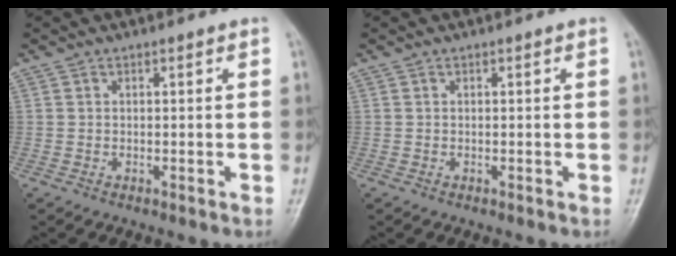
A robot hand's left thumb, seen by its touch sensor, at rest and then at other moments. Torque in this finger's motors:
{"motor_torque": [0.00, 0.00, 0.00, 0.00, 0.00]}